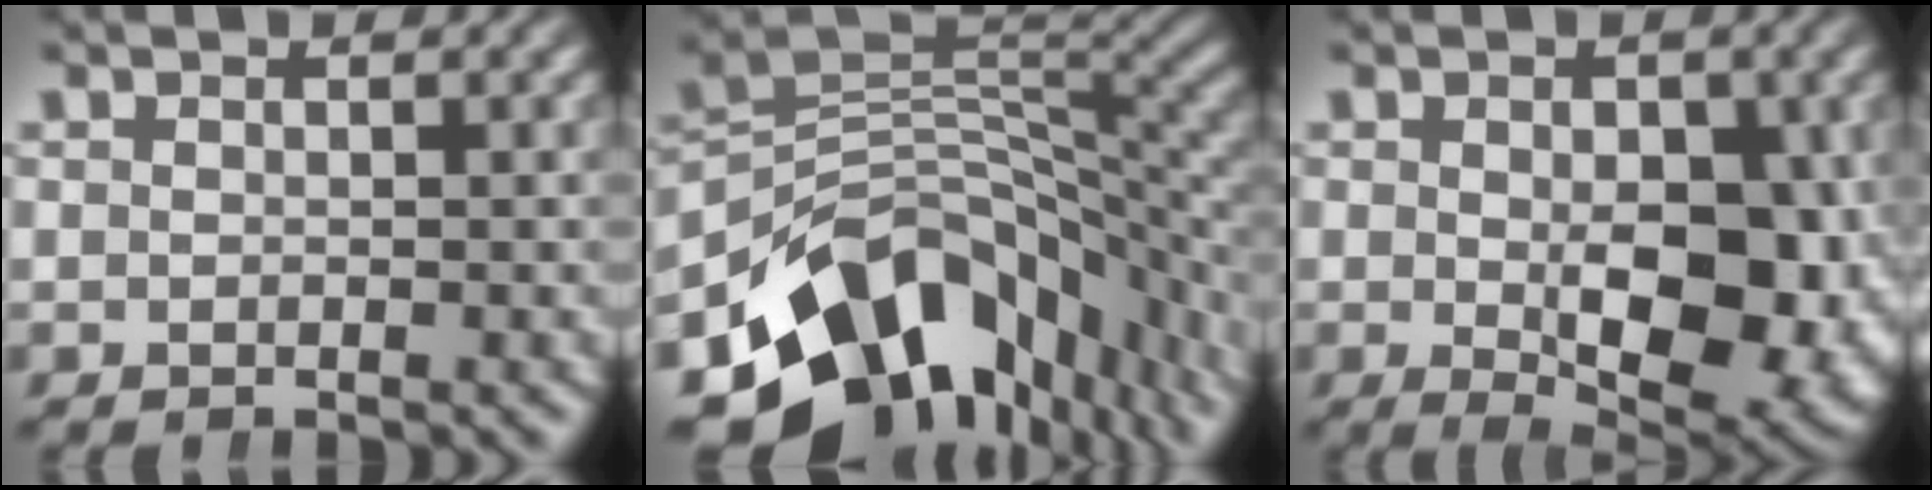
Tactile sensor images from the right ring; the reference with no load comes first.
{"total": 18.5, "force": [-7.4, 11.5, 12.5], "torque": [-0.202, -0.051, -0.092]}
{"total": 9.8, "force": [-1.7, 4.6, 8.5], "torque": [-0.129, -0.040, -0.003]}